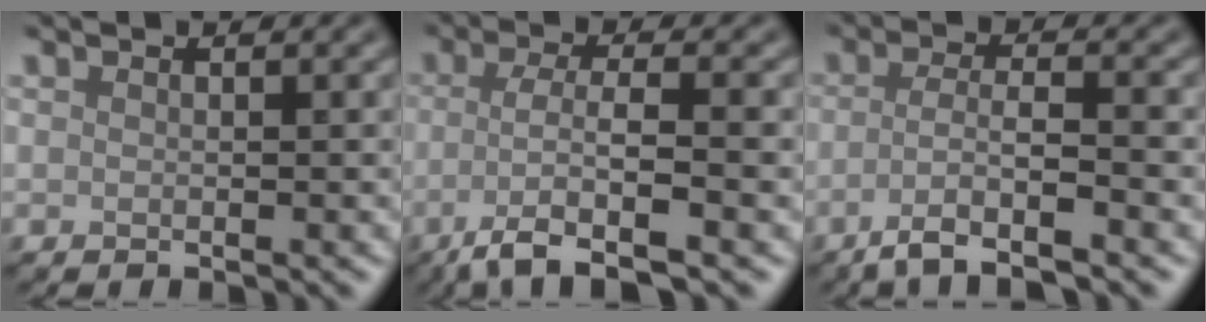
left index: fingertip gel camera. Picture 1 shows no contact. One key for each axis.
{"total": 5.3, "fx": -2.3, "fy": 1.1, "fz": 4.7, "tx": -0.081, "ty": -0.004, "tz": -0.051}
{"total": 4.5, "fx": -2.5, "fy": 0.8, "fz": 3.7, "tx": -0.062, "ty": 0.001, "tz": -0.057}